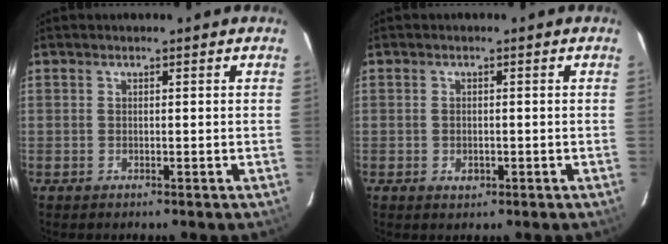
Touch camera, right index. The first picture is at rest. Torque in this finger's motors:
{"motor_torque": [0.26, 0.04, 0.11, 0.01]}